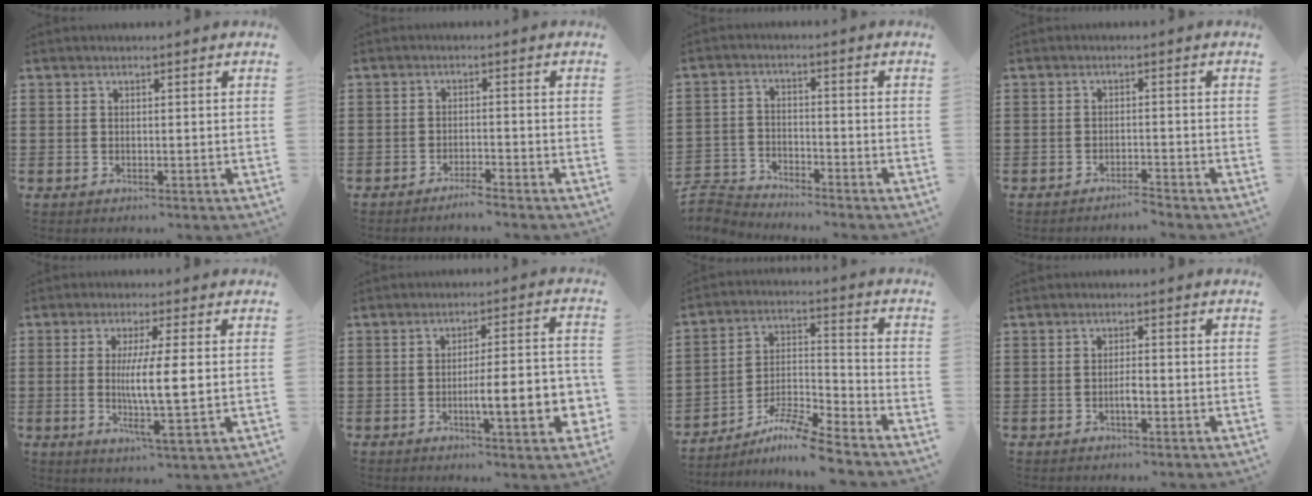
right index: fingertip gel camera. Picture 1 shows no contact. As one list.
[{"total": 2.0, "force": [-1.9, -0.1, 0.6], "torque": [-0.012, 0.001, -0.038]}, {"total": 4.3, "force": [-4.3, 0.6, 0.0], "torque": [-0.027, -0.005, -0.097]}, {"total": 1.9, "force": [-1.9, -0.2, 0.3], "torque": [-0.009, 0.001, -0.039]}, {"total": 7.6, "force": [0.2, 0.6, 7.6], "torque": [-0.138, -0.006, -0.001]}, {"total": 9.4, "force": [-2.6, 1.9, 8.9], "torque": [-0.126, -0.007, -0.044]}, {"total": 8.2, "force": [-7.4, 0.5, 3.5], "torque": [-0.070, 0.006, -0.145]}, {"total": 2.1, "force": [-0.7, 0.5, 1.9], "torque": [-0.037, 0.001, -0.013]}]